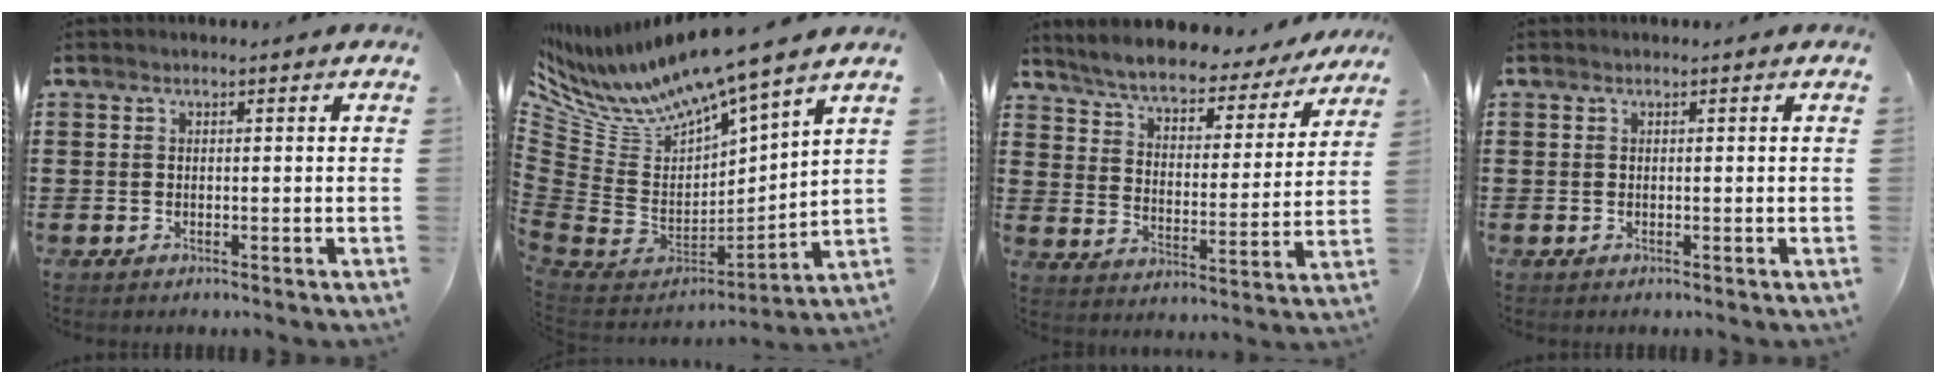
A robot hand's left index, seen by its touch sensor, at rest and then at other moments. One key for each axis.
{"total": 9.9, "fx": 9.0, "fy": 1.8, "fz": 3.8, "tx": -0.123, "ty": -0.073, "tz": 0.153}
{"total": 5.7, "fx": 5.4, "fy": 0.6, "fz": 1.6, "tx": -0.058, "ty": -0.038, "tz": 0.089}
{"total": 0.0}